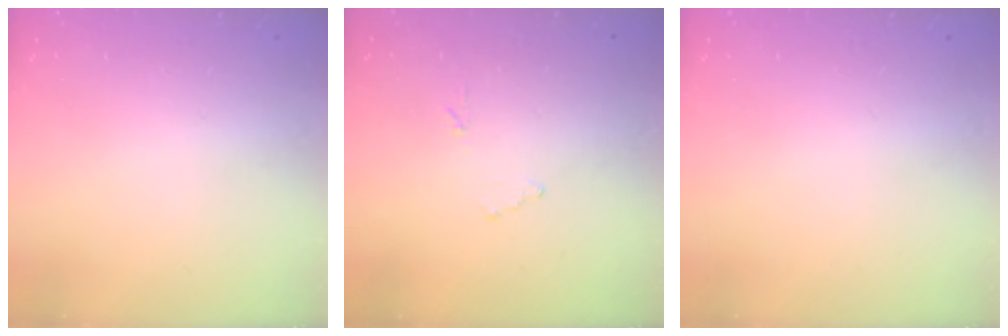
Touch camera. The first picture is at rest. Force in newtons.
{"total": 7.2, "press": 7.1, "slide": 0.5}
{"total": 0.0}